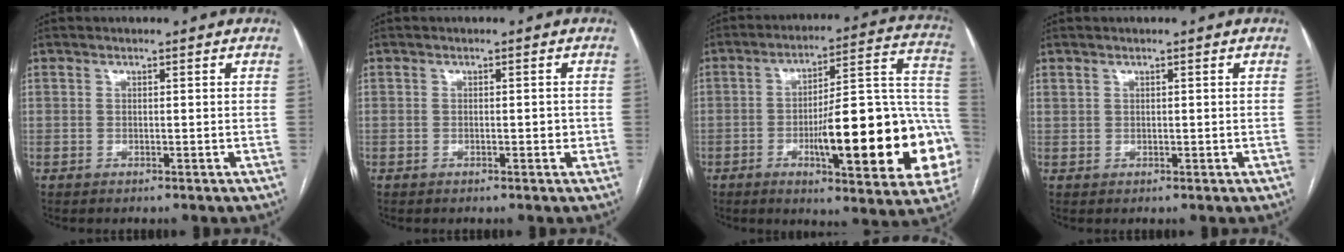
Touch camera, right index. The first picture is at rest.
{"total": 1.2, "force": [-0.2, 0.5, 1.0], "torque": [-0.013, 0.003, -0.001]}
{"total": 24.7, "force": [-6.4, 4.8, 23.3], "torque": [-0.245, 0.021, -0.078]}
{"total": 0.6, "force": [0.5, 0.4, 0.1], "torque": [0.000, 0.007, 0.011]}